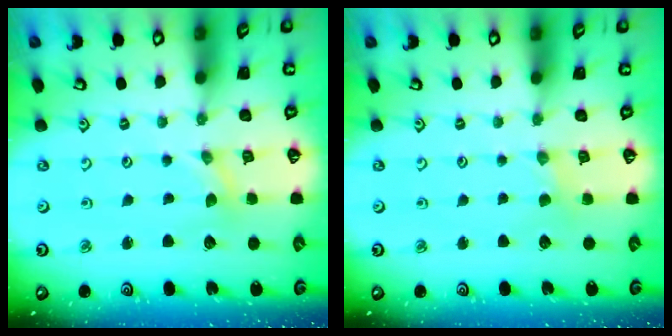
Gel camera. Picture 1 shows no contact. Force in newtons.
{"total": 0.7, "press": 0.7, "slide": 0.2}